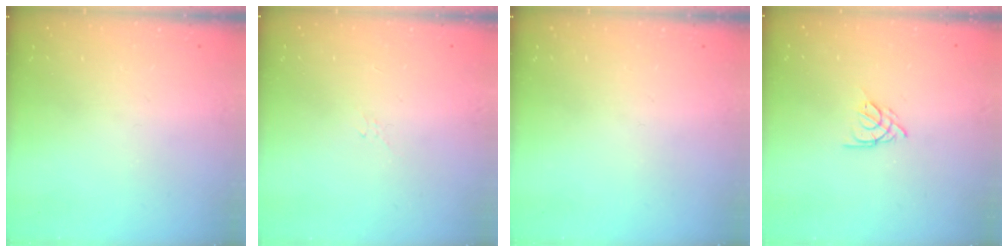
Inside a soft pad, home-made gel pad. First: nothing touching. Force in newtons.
{"total": 2.1, "press": 2.0, "slide": 0.6}
{"total": 0.0}
{"total": 3.7, "press": 3.6, "slide": 0.8}